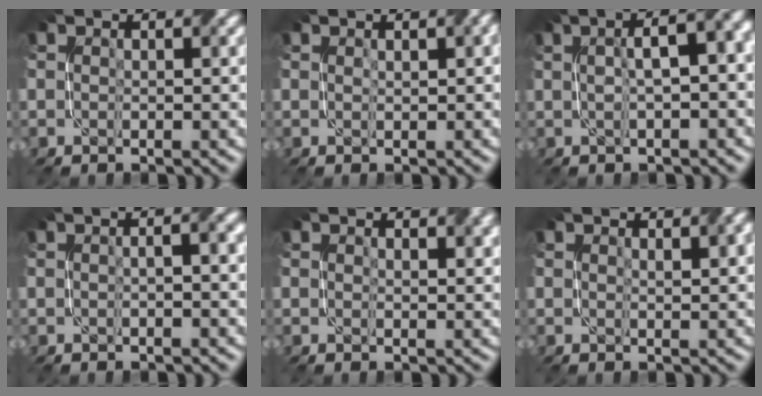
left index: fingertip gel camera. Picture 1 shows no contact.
{"total": 1.1, "force": [0.5, 0.2, 1.0], "torque": [-0.013, 0.000, 0.011]}
{"total": 6.5, "force": [1.1, 2.0, 6.1], "torque": [-0.065, 0.026, 0.010]}
{"total": 2.9, "force": [0.5, 0.9, 2.7], "torque": [-0.029, 0.001, -0.006]}
{"total": 2.1, "force": [1.6, 0.6, 1.1], "torque": [-0.015, -0.003, 0.030]}
{"total": 2.4, "force": [1.4, 0.6, 1.9], "torque": [-0.020, 0.000, 0.024]}